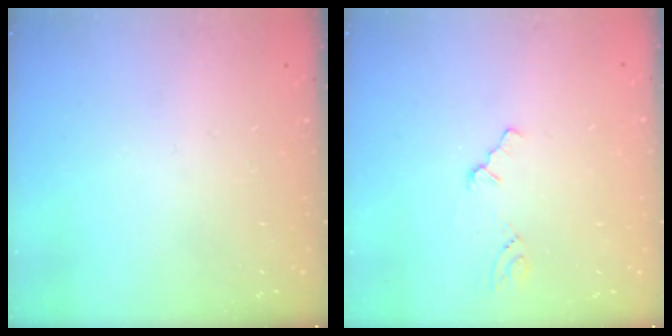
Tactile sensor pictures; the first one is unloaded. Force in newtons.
{"total": 0.0}